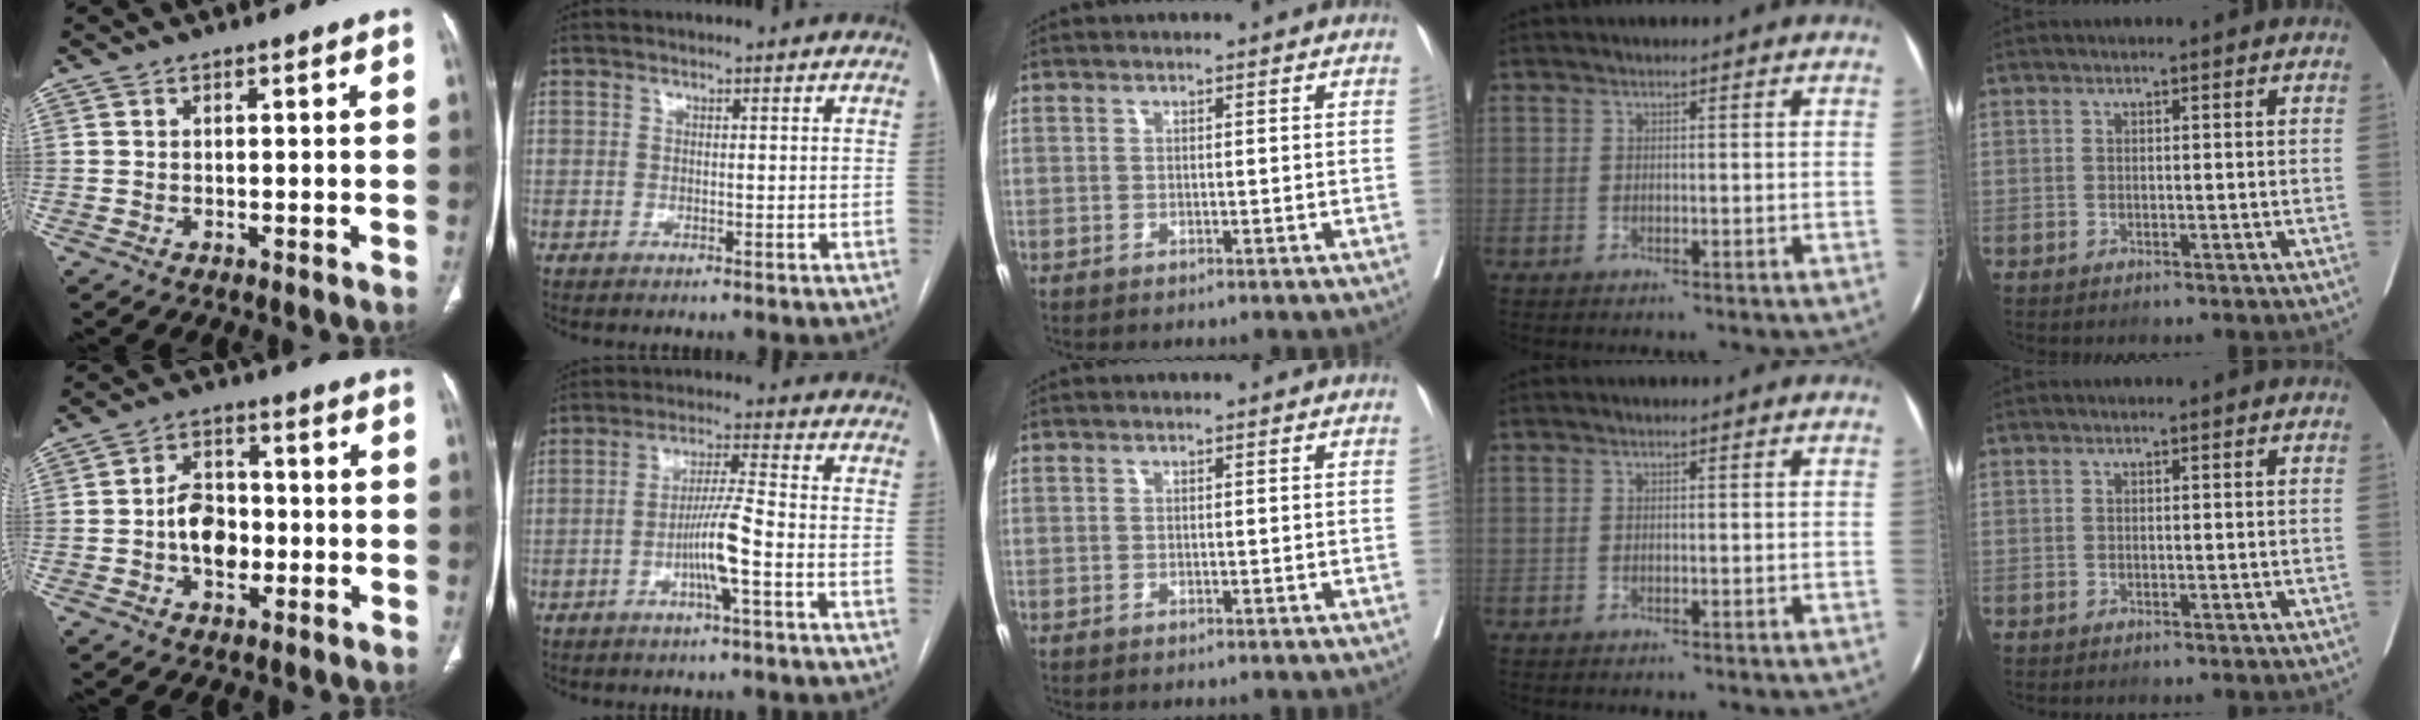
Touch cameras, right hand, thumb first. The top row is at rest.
{"thumb": {"total": 8.0, "force": [-1.4, 5.6, 5.5], "torque": [-0.069, 0.017, -0.029]}, "index": {"total": 7.0, "force": [-2.4, -0.3, 6.6], "torque": [-0.129, 0.002, -0.046]}}